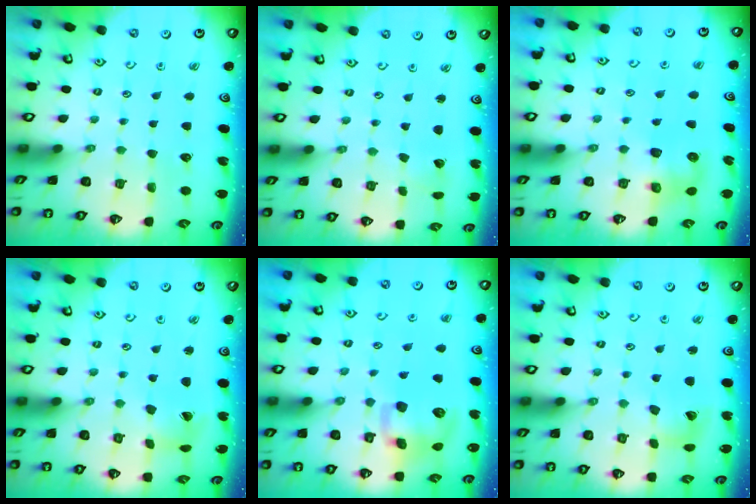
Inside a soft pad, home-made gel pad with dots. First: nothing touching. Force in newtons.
{"total": 1.0, "press": 1.0, "slide": 0.1}
{"total": 7.9, "press": 7.7, "slide": 1.6}
{"total": 2.9, "press": 2.9, "slide": 0.4}
{"total": 11.5, "press": 11.4, "slide": 2.1}
{"total": 8.5, "press": 8.4, "slide": 1.1}